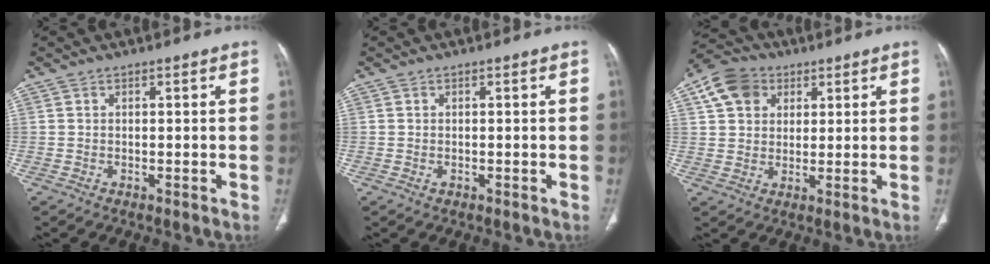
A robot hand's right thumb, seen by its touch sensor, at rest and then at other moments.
{"total": 0.8, "force": [-0.2, 0.5, 0.5], "torque": [-0.011, 0.002, -0.002]}
{"total": 9.6, "force": [3.9, 7.5, 4.4], "torque": [-0.067, 0.002, 0.065]}